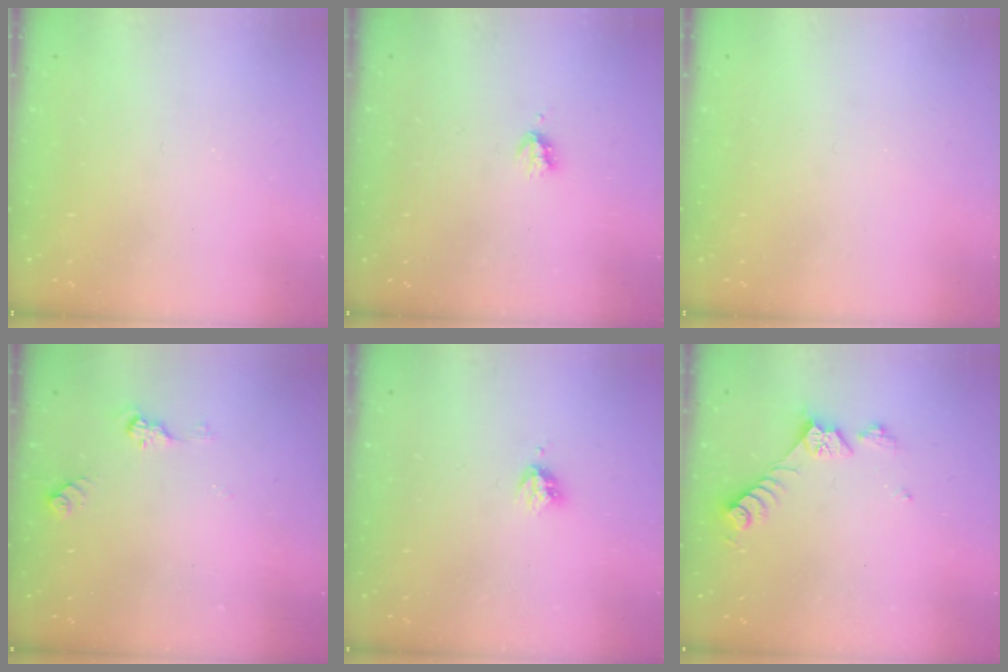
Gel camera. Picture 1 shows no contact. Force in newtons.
{"total": 2.9, "press": 2.8, "slide": 0.5}
{"total": 0.0}
{"total": 4.7, "press": 4.7, "slide": 0.5}
{"total": 3.0, "press": 3.0, "slide": 0.4}
{"total": 8.3, "press": 8.3, "slide": 0.1}